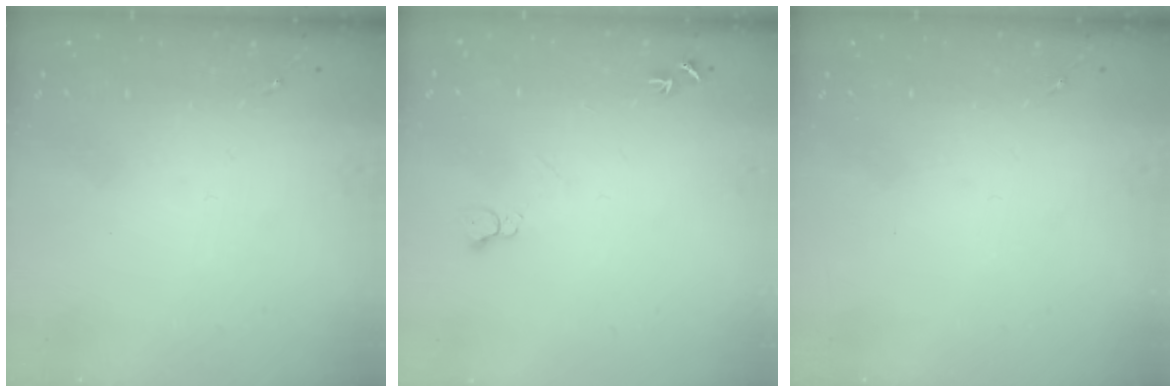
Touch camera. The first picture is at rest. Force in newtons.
{"total": 5.1, "press": 5.1, "slide": 0.6}
{"total": 0.0}